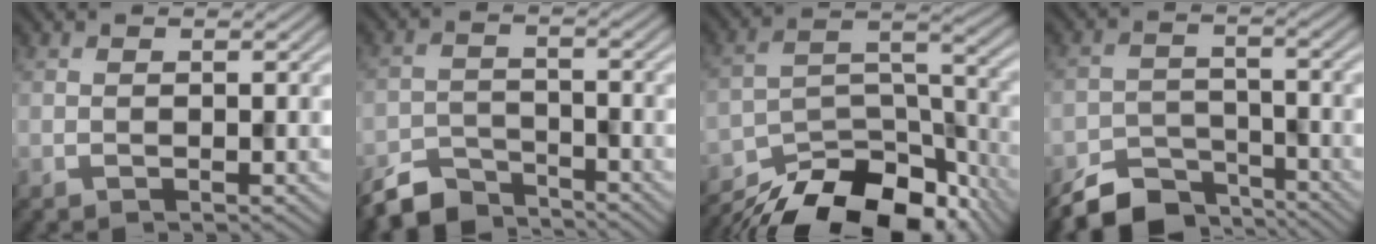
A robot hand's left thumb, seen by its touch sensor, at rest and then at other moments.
{"total": 5.5, "force": [-5.0, 1.8, 1.4], "torque": [-0.026, -0.006, -0.099]}
{"total": 16.6, "force": [-13.7, 5.5, 7.5], "torque": [-0.147, -0.015, -0.206]}
{"total": 7.0, "force": [-5.8, 3.0, 2.5], "torque": [-0.045, -0.007, -0.105]}